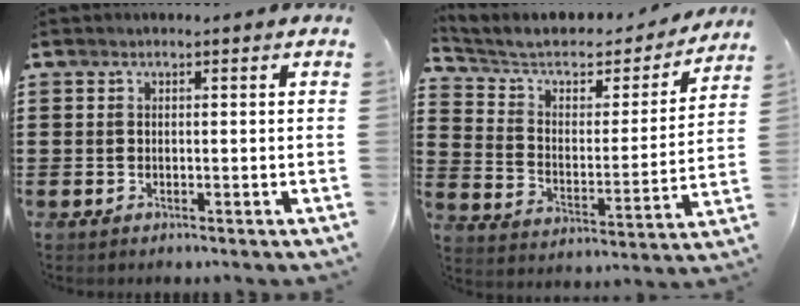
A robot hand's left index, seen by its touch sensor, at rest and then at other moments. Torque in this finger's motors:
{"motor_torque": [2.14, 0.00, 0.61, 0.14]}